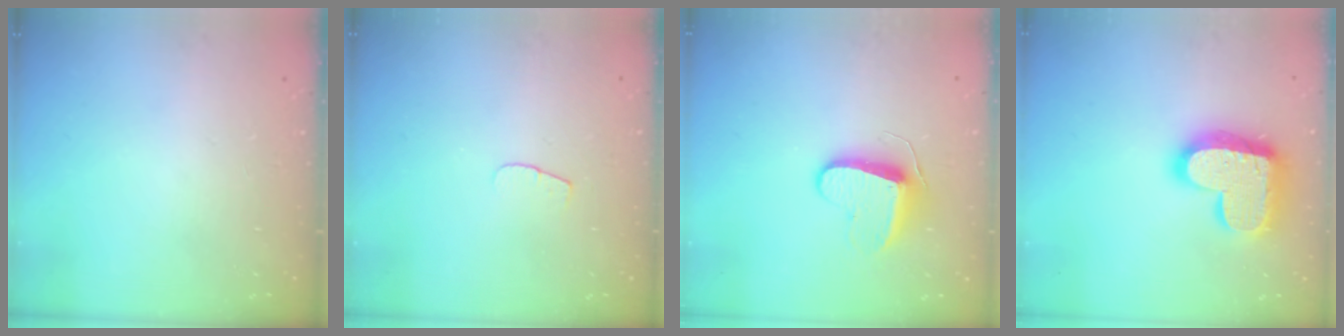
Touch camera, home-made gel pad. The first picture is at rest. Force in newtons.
{"total": 3.7, "press": 3.7, "slide": 0.4}
{"total": 9.0, "press": 9.0, "slide": 0.3}
{"total": 18.7, "press": 18.7, "slide": 1.2}